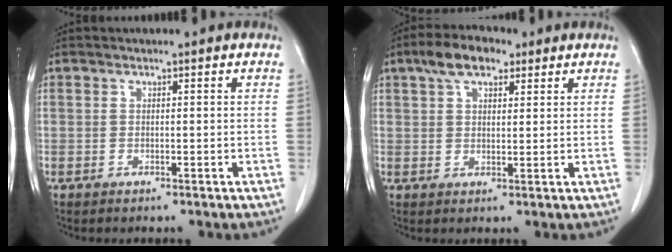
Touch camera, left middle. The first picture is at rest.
{"total": 6.5, "force": [4.0, 3.0, 4.2], "torque": [-0.081, 0.023, 0.070]}